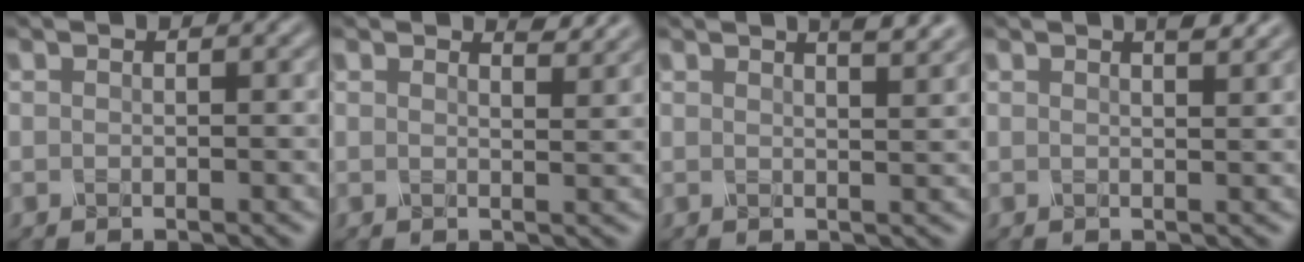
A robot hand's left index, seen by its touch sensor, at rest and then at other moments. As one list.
[{"total": 2.0, "force": [1.9, 0.2, 0.6], "torque": [-0.007, -0.002, 0.022]}, {"total": 3.4, "force": [2.6, 0.9, 2.0], "torque": [-0.010, 0.015, 0.013]}, {"total": 1.6, "force": [1.2, 0.3, 1.0], "torque": [-0.009, 0.001, 0.016]}]